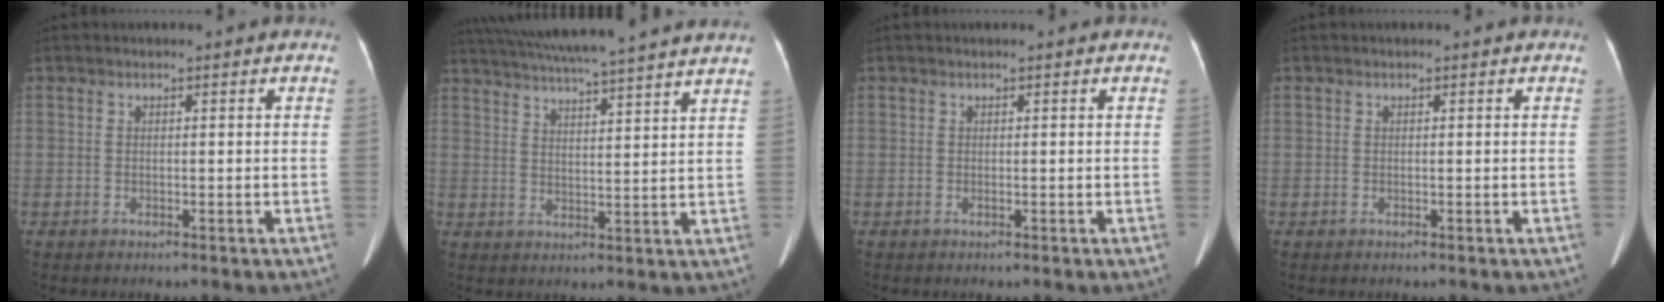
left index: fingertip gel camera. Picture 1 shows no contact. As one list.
[{"total": 21.7, "force": [19.4, -0.2, 9.7], "torque": [-0.171, 0.012, 0.264]}, {"total": 0.0}, {"total": 0.0}]